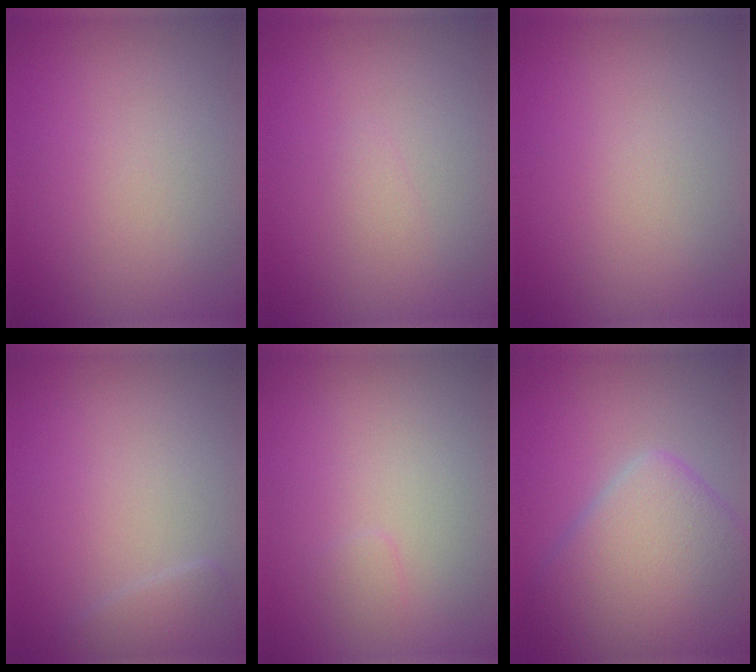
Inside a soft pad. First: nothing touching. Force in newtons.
{"total": 0.5, "press": 0.5, "slide": 0.1}
{"total": 0.0}
{"total": 1.4, "press": 1.3, "slide": 0.1}
{"total": 0.6, "press": 0.6, "slide": 0.1}
{"total": 7.4, "press": 7.4, "slide": 0.4}